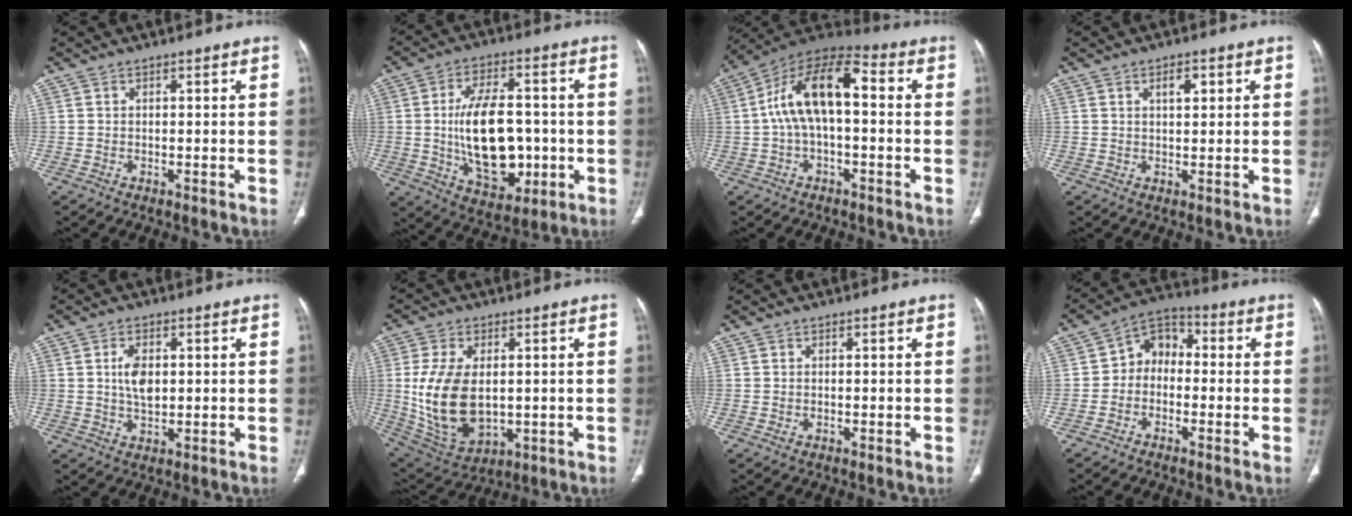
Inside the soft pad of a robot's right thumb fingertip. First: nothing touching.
{"total": 17.5, "force": [-1.4, 9.9, 14.3], "torque": [-0.212, 0.005, -0.007]}
{"total": 14.1, "force": [0.6, 6.8, 12.3], "torque": [-0.219, 0.048, 0.001]}
{"total": 3.0, "force": [1.3, 1.4, 2.3], "torque": [-0.031, -0.004, 0.023]}
{"total": 5.5, "force": [0.9, 3.2, 4.4], "torque": [-0.076, -0.004, 0.019]}
{"total": 16.2, "force": [0.2, 9.8, 12.9], "torque": [-0.244, -0.011, 0.028]}
{"total": 0.5, "force": [-0.1, 0.4, 0.4], "torque": [-0.014, 0.004, 0.001]}
{"total": 7.0, "force": [-0.9, 5.5, 4.2], "torque": [-0.037, 0.033, -0.038]}